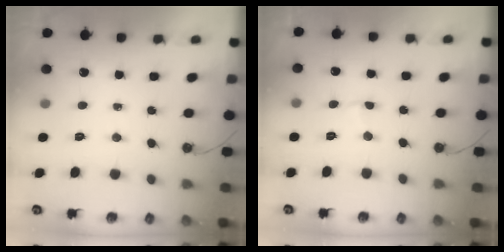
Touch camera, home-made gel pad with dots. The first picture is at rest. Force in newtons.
{"total": 2.4, "press": 2.4, "slide": 0.5}